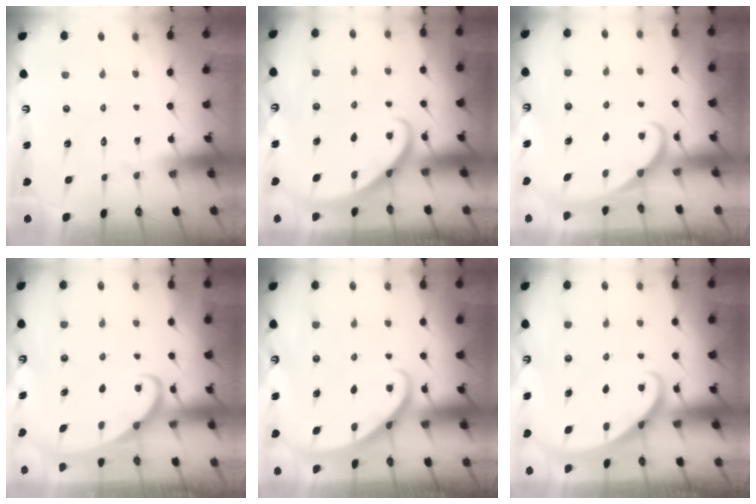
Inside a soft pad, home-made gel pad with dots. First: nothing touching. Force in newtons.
{"total": 2.6, "press": 2.6, "slide": 0.2}
{"total": 1.6, "press": 1.6, "slide": 0.0}
{"total": 2.4, "press": 2.4, "slide": 0.3}
{"total": 2.1, "press": 2.1, "slide": 0.2}
{"total": 1.8, "press": 1.8, "slide": 0.1}